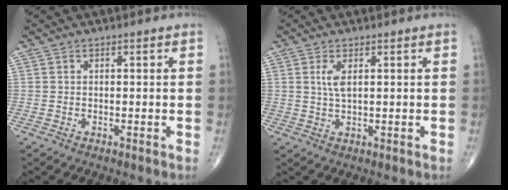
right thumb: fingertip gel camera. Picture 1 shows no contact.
{"total": 2.9, "force": [1.0, 0.9, 2.6], "torque": [-0.058, -0.003, 0.024]}